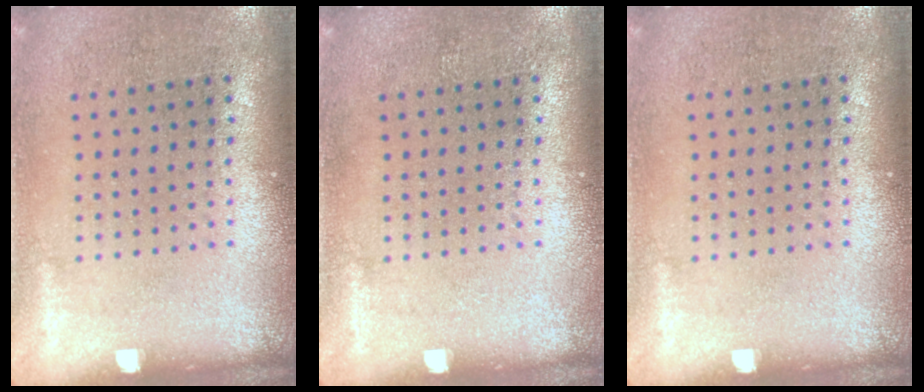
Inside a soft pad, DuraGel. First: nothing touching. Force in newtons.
{"total": 0.0}
{"total": 0.0}